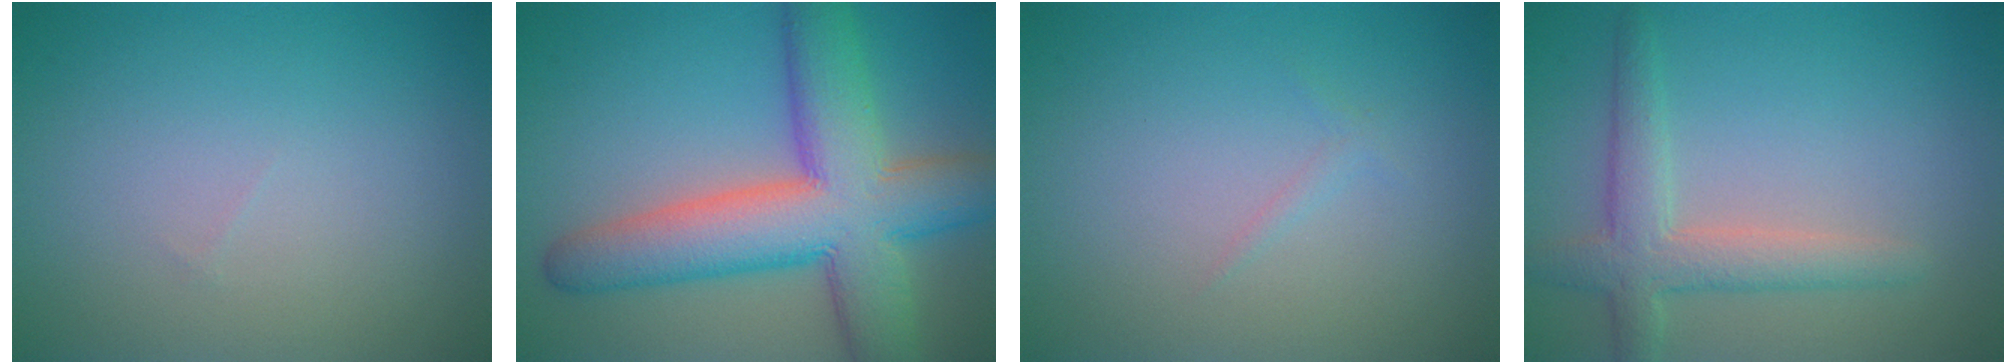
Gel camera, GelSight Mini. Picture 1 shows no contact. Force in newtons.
{"total": 11.2, "press": 11.2, "slide": 0.6}
{"total": 0.5, "press": 0.5, "slide": 0.1}
{"total": 3.7, "press": 3.7, "slide": 0.3}